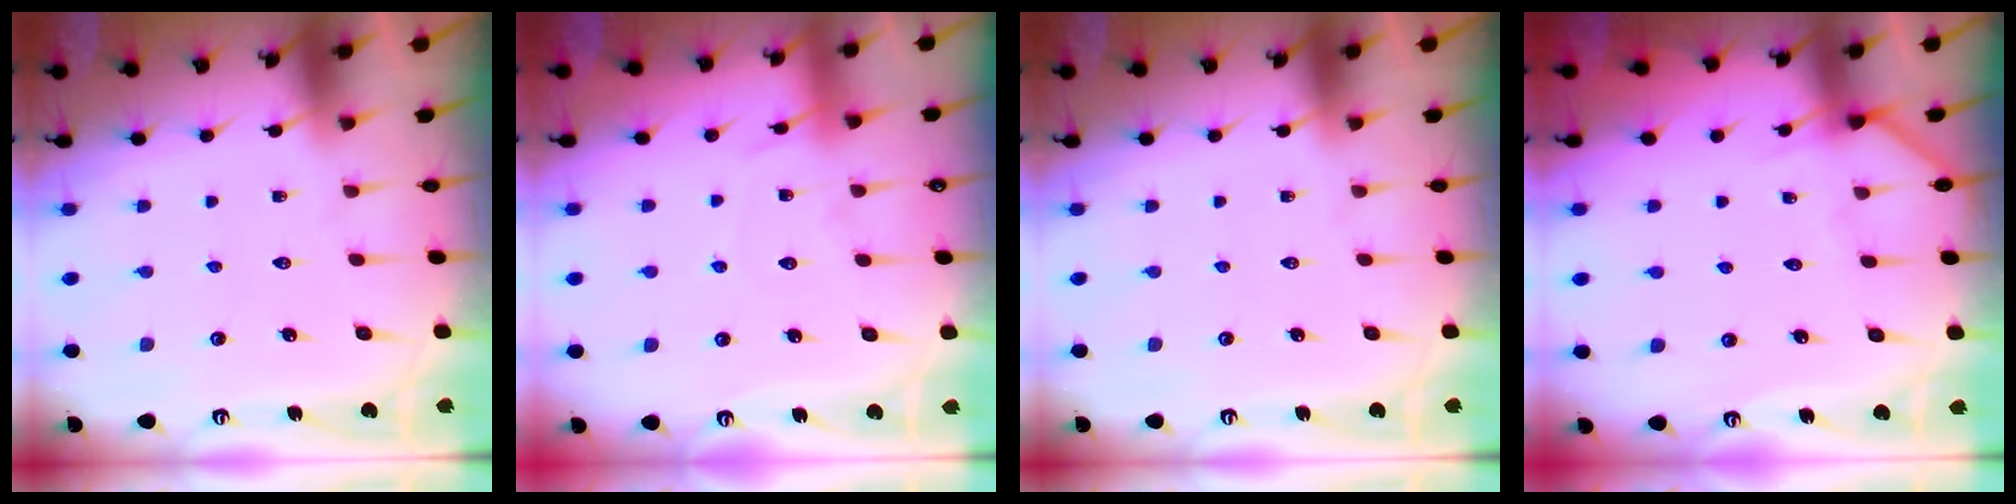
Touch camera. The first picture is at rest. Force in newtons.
{"total": 6.8, "press": 6.8, "slide": 0.7}
{"total": 0.0}
{"total": 3.1, "press": 3.1, "slide": 0.2}